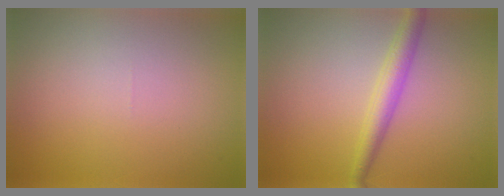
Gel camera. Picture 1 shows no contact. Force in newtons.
{"total": 2.9, "press": 2.9, "slide": 0.1}